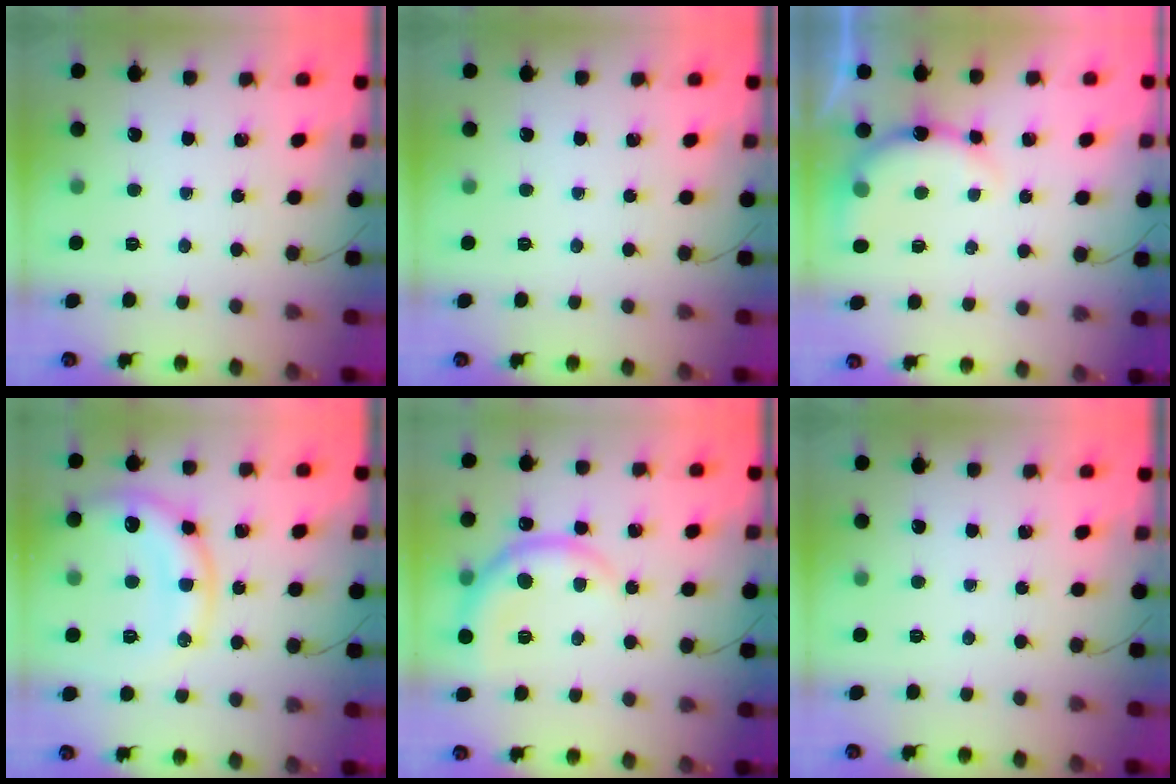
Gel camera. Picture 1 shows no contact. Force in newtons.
{"total": 0.0}
{"total": 8.5, "press": 8.5, "slide": 0.8}
{"total": 14.0, "press": 13.9, "slide": 1.6}
{"total": 9.3, "press": 9.2, "slide": 0.5}
{"total": 0.0}